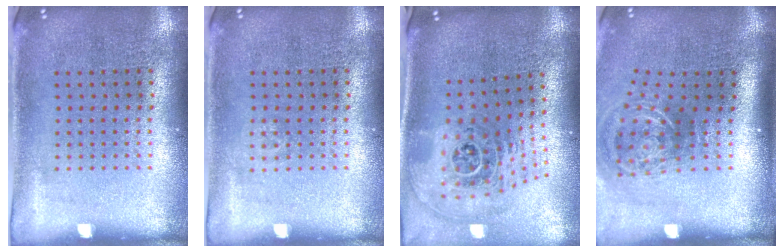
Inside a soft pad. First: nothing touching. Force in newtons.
{"total": 0.7, "press": 0.7, "slide": 0.1}
{"total": 2.2, "press": 1.6, "slide": 1.5}
{"total": 2.3, "press": 1.3, "slide": 1.8}